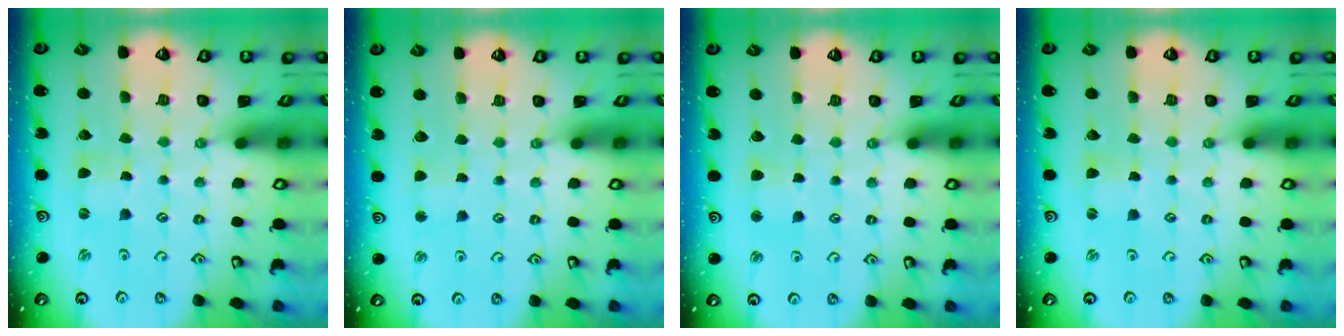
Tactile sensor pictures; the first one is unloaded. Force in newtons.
{"total": 1.9, "press": 1.9, "slide": 0.2}
{"total": 2.5, "press": 2.4, "slide": 0.5}
{"total": 0.0}